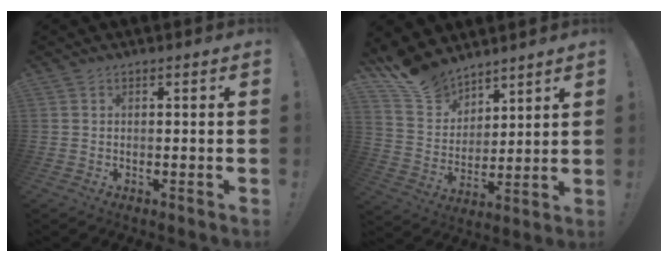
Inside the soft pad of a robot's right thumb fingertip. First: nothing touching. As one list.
[{"total": 13.1, "force": [10.9, 6.6, 2.7], "torque": [-0.070, -0.081, 0.213]}]